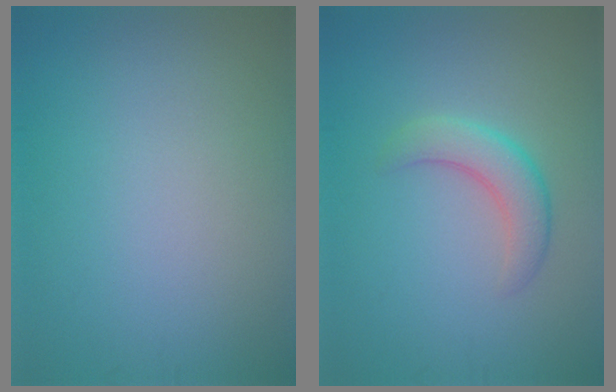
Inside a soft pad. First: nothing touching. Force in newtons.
{"total": 3.1, "press": 3.1, "slide": 0.2}